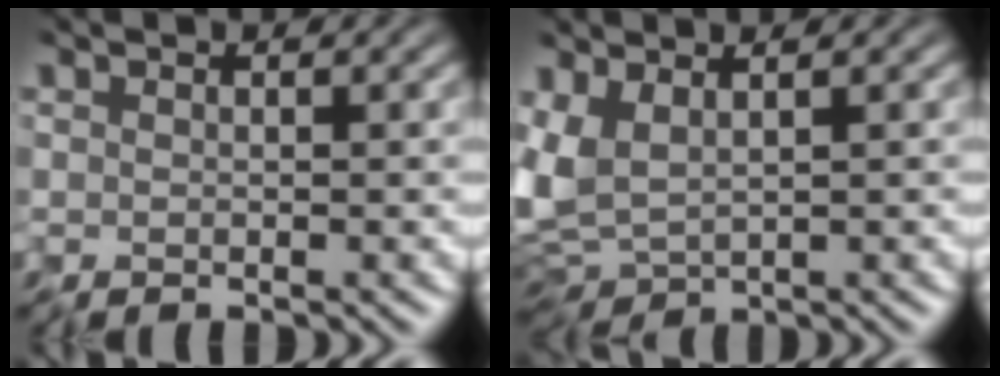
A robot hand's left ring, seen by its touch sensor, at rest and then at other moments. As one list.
[{"total": 3.6, "force": [0.6, 1.7, 3.1], "torque": [-0.079, 0.004, 0.004]}]